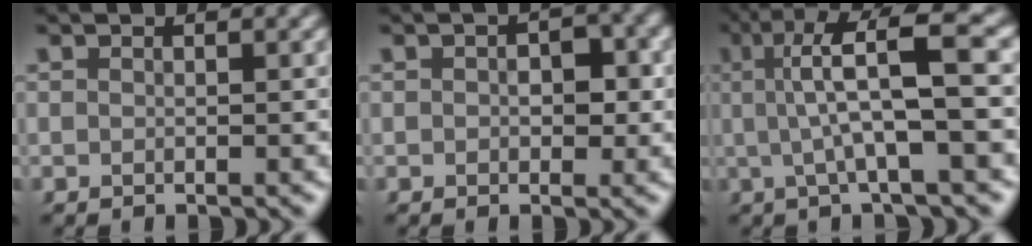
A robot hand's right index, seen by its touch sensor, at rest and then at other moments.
{"total": 2.5, "force": [0.0, 1.8, 1.8], "torque": [-0.019, -0.002, -0.004]}
{"total": 8.0, "force": [2.1, 2.1, 7.5], "torque": [-0.120, 0.023, 0.022]}